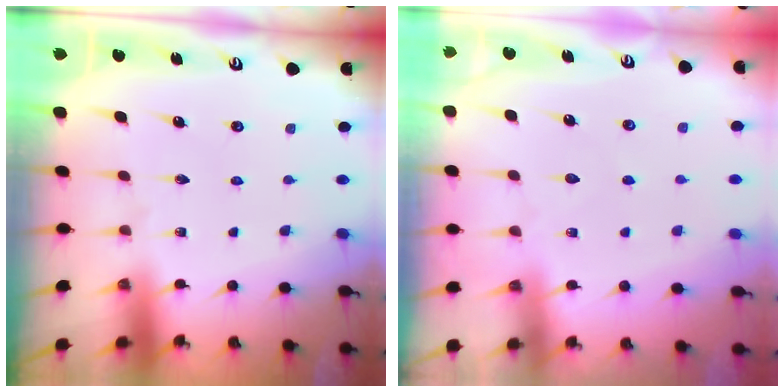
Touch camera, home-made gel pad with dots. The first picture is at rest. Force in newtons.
{"total": 4.5, "press": 4.5, "slide": 0.5}